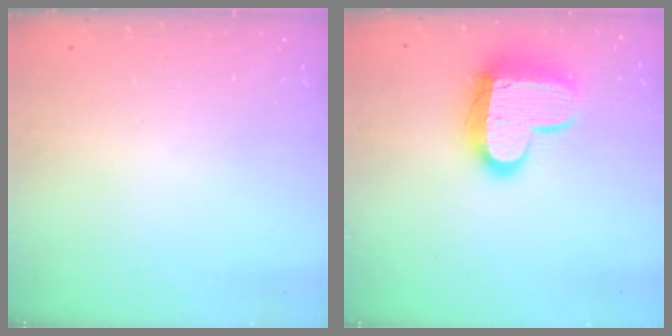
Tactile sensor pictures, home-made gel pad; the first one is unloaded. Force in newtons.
{"total": 16.7, "press": 16.6, "slide": 1.3}